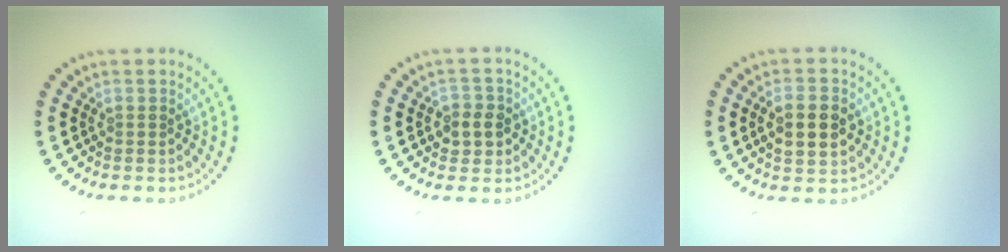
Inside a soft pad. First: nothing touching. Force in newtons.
{"total": 2.3, "press": 2.2, "slide": 0.7}
{"total": 3.7, "press": 3.7, "slide": 0.3}